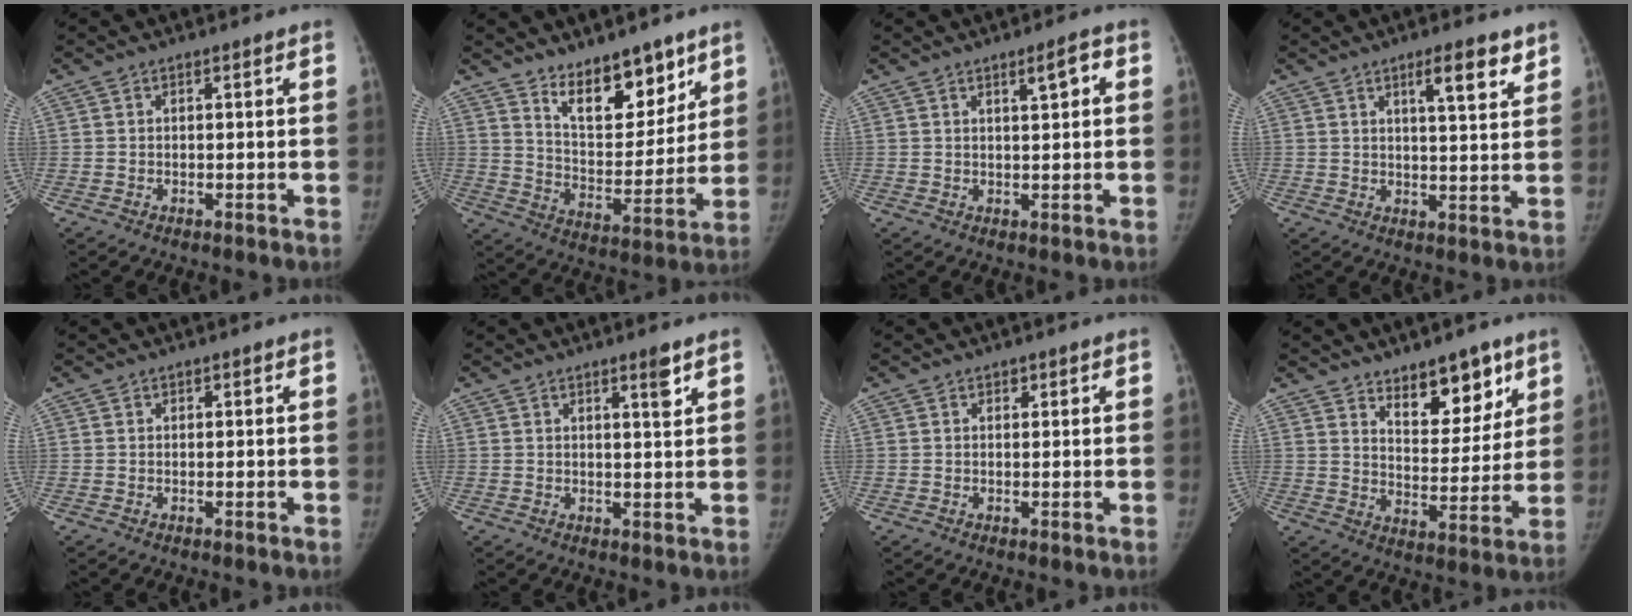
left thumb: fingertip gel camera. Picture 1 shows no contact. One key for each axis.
{"total": 14.0, "fx": 9.9, "fy": 6.4, "fz": 7.6, "tx": -0.069, "ty": -0.081, "tz": 0.173}
{"total": 3.3, "fx": 1.3, "fy": 0.8, "fz": 2.9, "tx": -0.039, "ty": -0.002, "tz": 0.020}
{"total": 7.0, "fx": 4.3, "fy": 1.6, "fz": 5.3, "tx": -0.069, "ty": -0.026, "tz": 0.063}
{"total": 0.0}
{"total": 2.8, "fx": 1.8, "fy": 0.3, "fz": 2.1, "tx": -0.028, "ty": -0.014, "tz": 0.028}
{"total": 0.8, "fx": 0.5, "fy": 0.5, "fz": 0.2, "tx": 0.002, "ty": -0.003, "tz": 0.005}
{"total": 11.6, "fx": 7.8, "fy": 5.7, "fz": 6.5, "tx": -0.049, "ty": -0.056, "tz": 0.126}